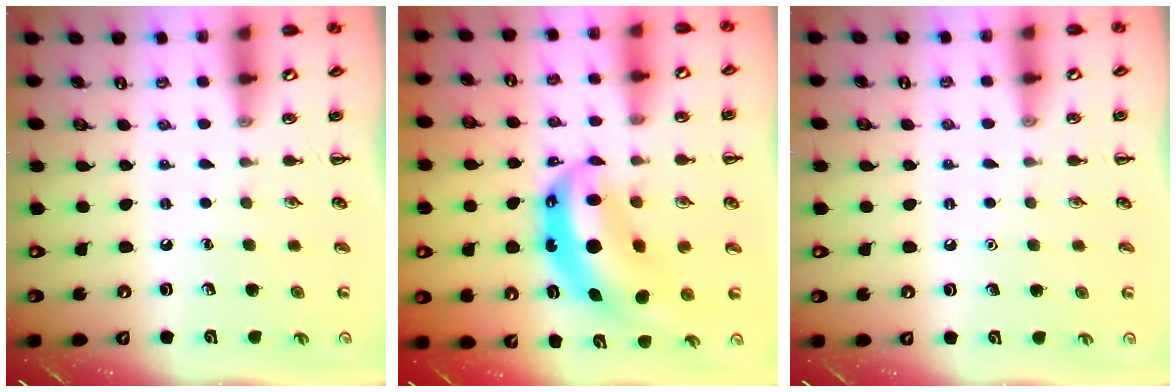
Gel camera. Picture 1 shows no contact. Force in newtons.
{"total": 9.8, "press": 9.5, "slide": 2.4}
{"total": 1.5, "press": 1.5, "slide": 0.1}